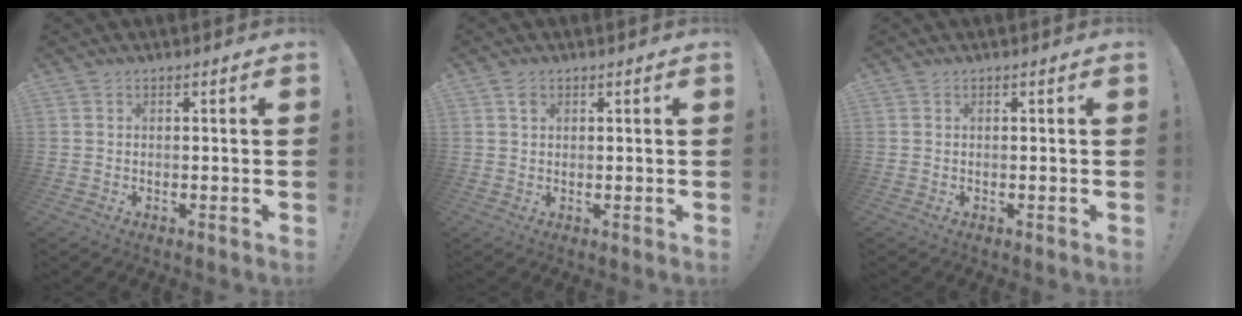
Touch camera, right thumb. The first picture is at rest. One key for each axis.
{"total": 1.6, "fx": 0.9, "fy": 1.1, "fz": 0.7, "tx": 0.000, "ty": -0.005, "tz": 0.013}
{"total": 0.0}